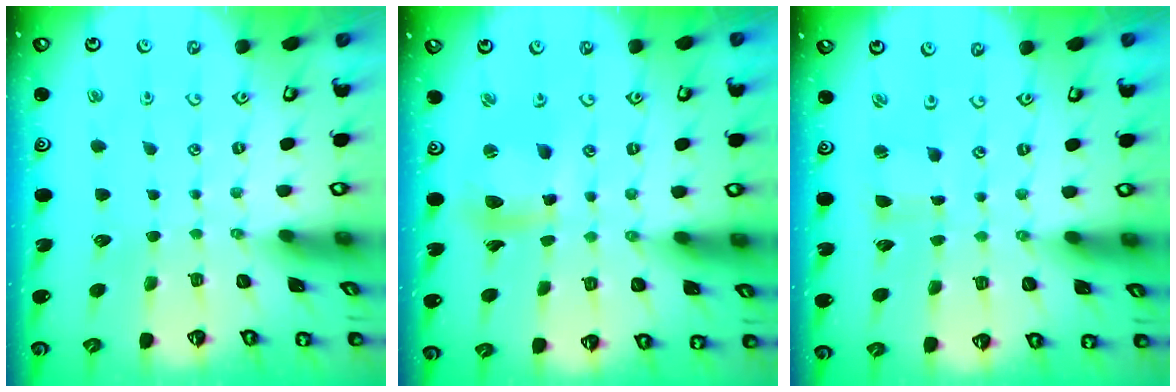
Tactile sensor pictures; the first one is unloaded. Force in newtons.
{"total": 10.7, "press": 10.6, "slide": 1.4}
{"total": 0.9, "press": 0.9, "slide": 0.0}